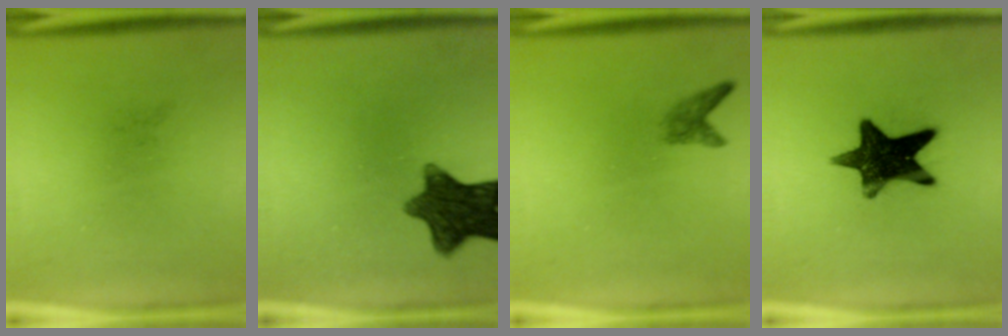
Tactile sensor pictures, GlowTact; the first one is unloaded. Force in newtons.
{"total": 10.8}
{"total": 1.8}
{"total": 14.5}